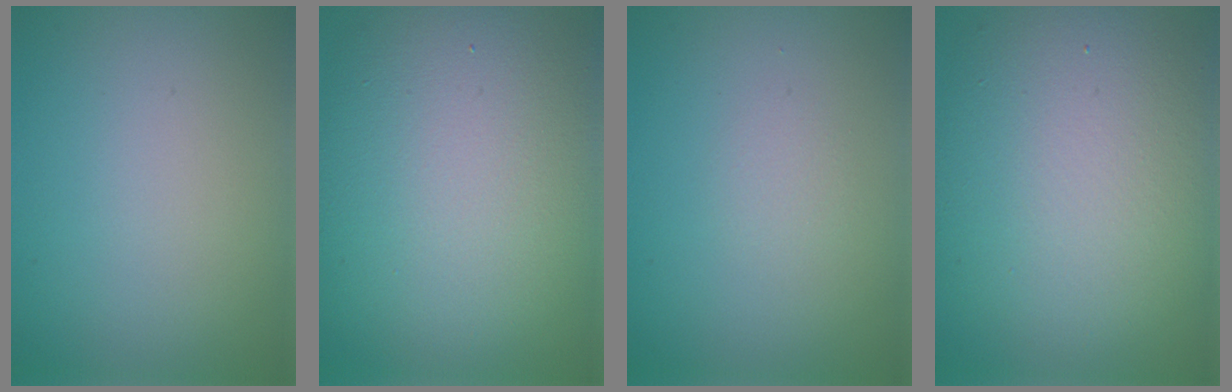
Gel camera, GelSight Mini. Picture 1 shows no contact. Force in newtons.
{"total": 14.1, "press": 14.1, "slide": 0.9}
{"total": 0.7, "press": 0.7, "slide": 0.1}
{"total": 12.1, "press": 12.1, "slide": 1.1}